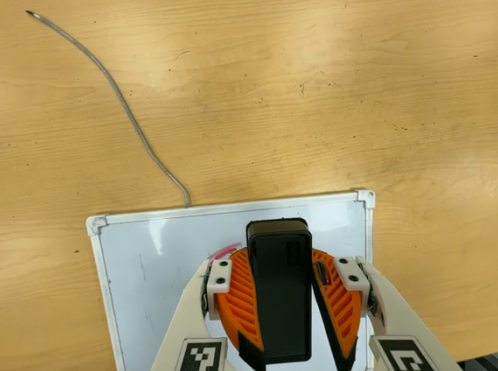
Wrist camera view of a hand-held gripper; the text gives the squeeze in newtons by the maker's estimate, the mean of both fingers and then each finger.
{"total": 9.7, "left": 10.0, "right": 9.3}